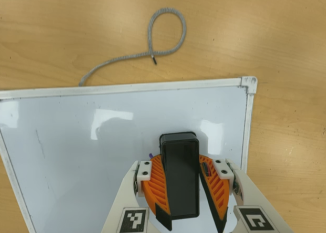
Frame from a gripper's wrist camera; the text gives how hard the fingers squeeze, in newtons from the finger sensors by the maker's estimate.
{"total": 14.9, "left": 16.7, "right": 13.0}